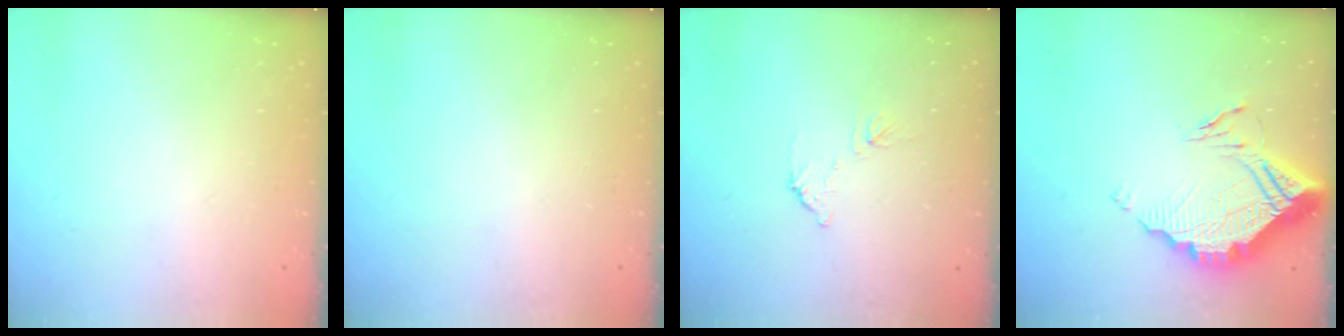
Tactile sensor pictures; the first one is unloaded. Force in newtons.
{"total": 0.0}
{"total": 6.4, "press": 6.4, "slide": 0.3}
{"total": 13.4, "press": 13.4, "slide": 1.1}